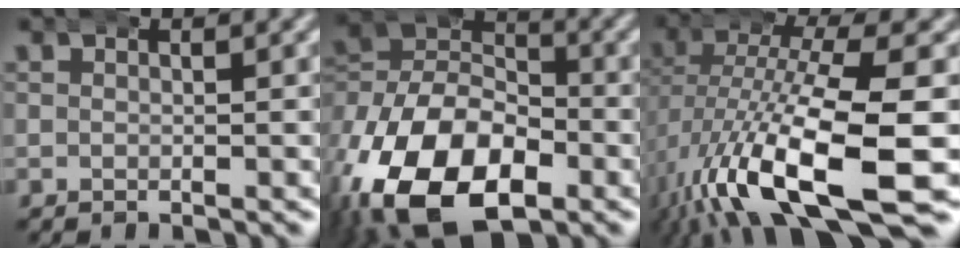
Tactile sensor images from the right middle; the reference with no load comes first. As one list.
[{"total": 12.4, "force": [-2.4, 8.6, 8.6], "torque": [-0.171, -0.040, -0.028]}, {"total": 10.1, "force": [-3.9, 3.6, 8.6], "torque": [-0.171, -0.031, -0.041]}]